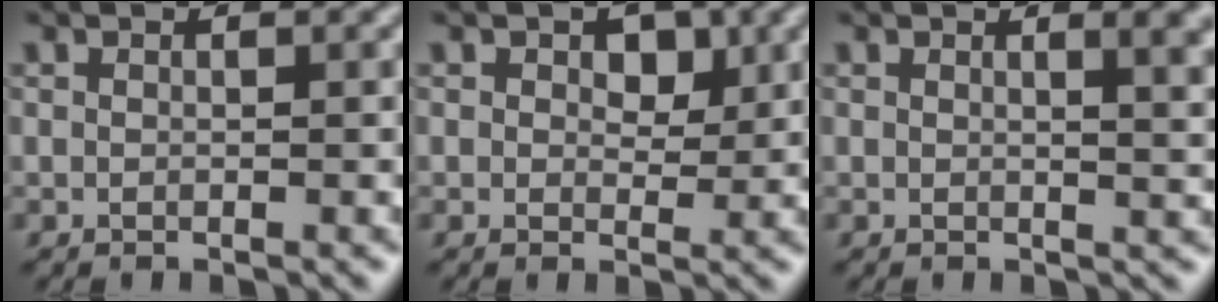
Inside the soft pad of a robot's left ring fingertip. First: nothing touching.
{"total": 2.4, "force": [0.8, 1.6, 1.6], "torque": [-0.023, -0.002, 0.008]}
{"total": 3.4, "force": [1.4, 1.3, 2.8], "torque": [-0.019, 0.004, 0.016]}